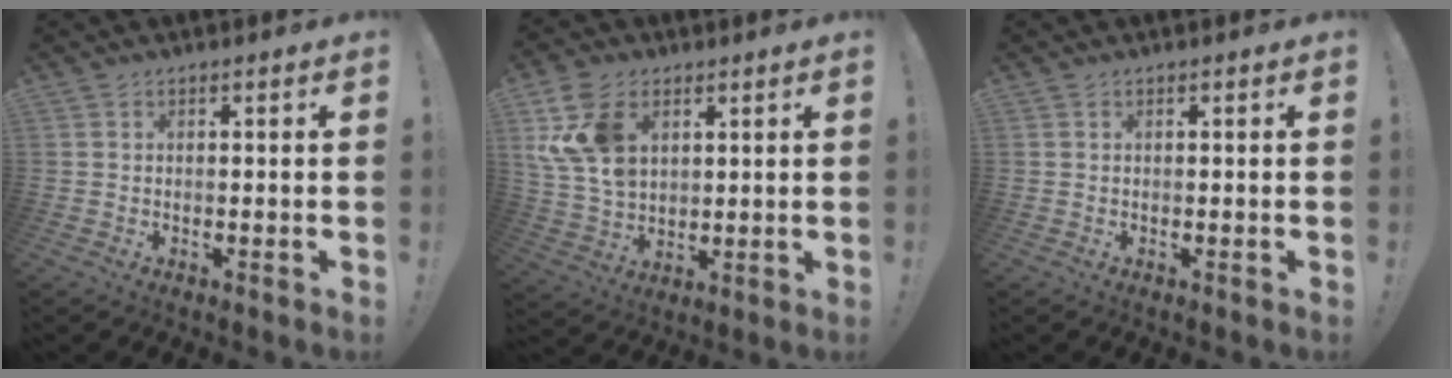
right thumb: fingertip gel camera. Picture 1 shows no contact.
{"total": 14.6, "force": [5.4, 10.0, 9.1], "torque": [-0.186, -0.014, 0.109]}
{"total": 0.0}